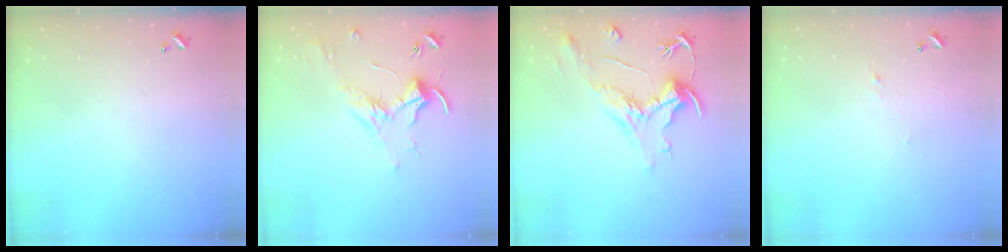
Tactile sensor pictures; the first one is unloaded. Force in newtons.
{"total": 1.7, "press": 1.5, "slide": 0.7}
{"total": 2.2, "press": 1.7, "slide": 1.3}
{"total": 0.9, "press": 0.6, "slide": 0.7}